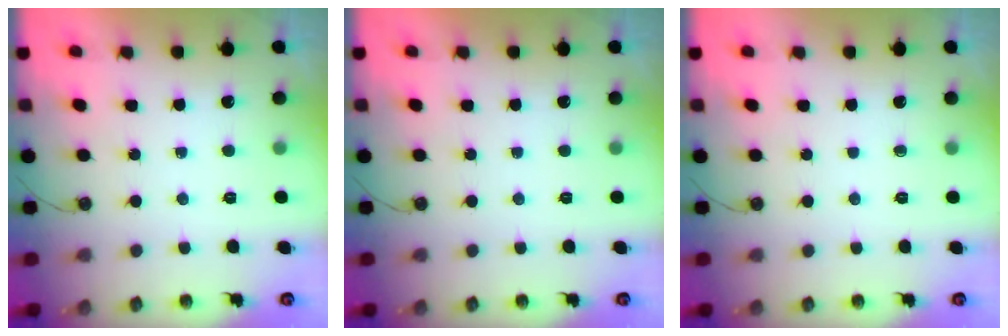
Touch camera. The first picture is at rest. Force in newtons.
{"total": 0.0}
{"total": 0.0}